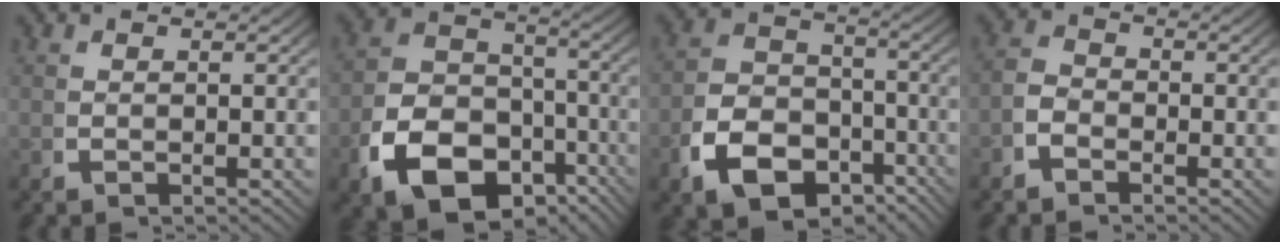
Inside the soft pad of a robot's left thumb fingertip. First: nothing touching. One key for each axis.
{"total": 13.7, "fx": -5.6, "fy": 10.1, "fz": 7.5, "tx": -0.145, "ty": -0.051, "tz": -0.081}
{"total": 11.3, "fx": -4.8, "fy": 8.6, "fz": 5.5, "tx": -0.104, "ty": -0.041, "tz": -0.074}
{"total": 2.2, "fx": -1.1, "fy": 1.7, "fz": 0.8, "tx": -0.013, "ty": -0.007, "tz": -0.025}